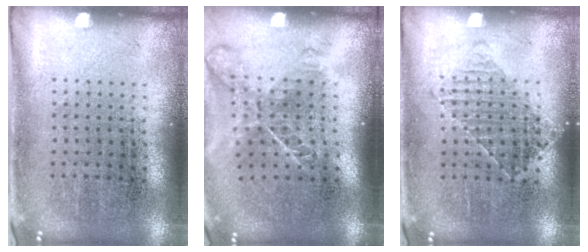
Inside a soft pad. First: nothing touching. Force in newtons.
{"total": 1.8, "press": 1.4, "slide": 1.2}
{"total": 1.1, "press": 0.9, "slide": 0.6}